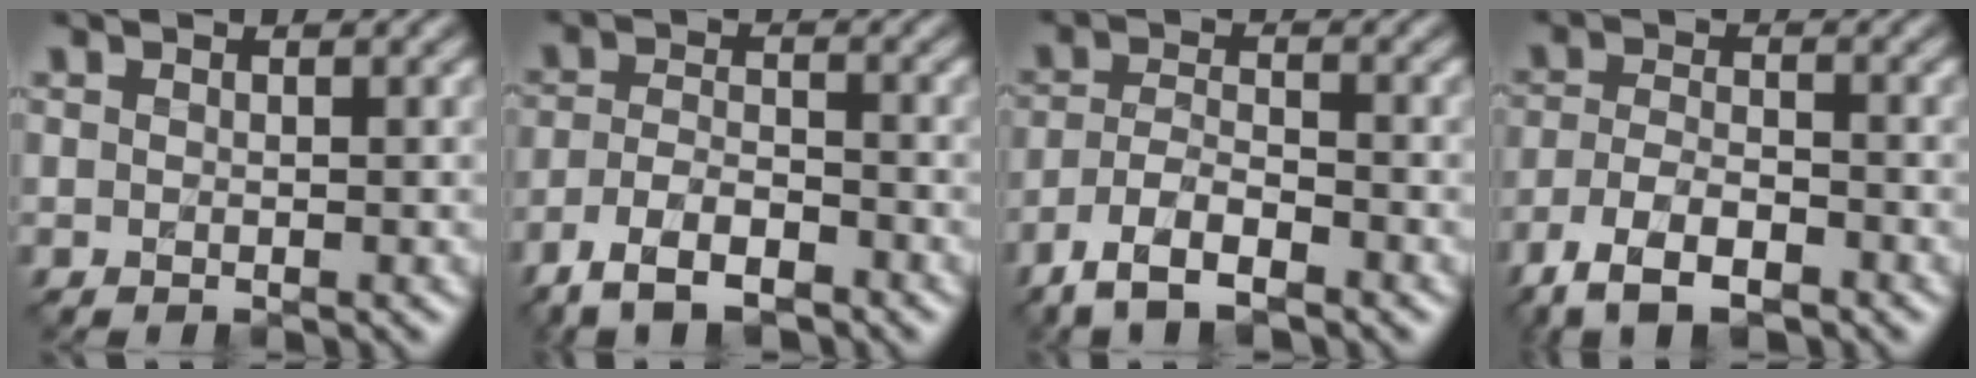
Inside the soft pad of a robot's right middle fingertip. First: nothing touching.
{"total": 5.4, "force": [-3.9, 2.1, 3.2], "torque": [-0.064, -0.004, -0.078]}
{"total": 4.9, "force": [-3.6, 1.6, 3.0], "torque": [-0.061, -0.004, -0.072]}
{"total": 6.0, "force": [-4.1, 2.4, 3.7], "torque": [-0.073, -0.006, -0.082]}